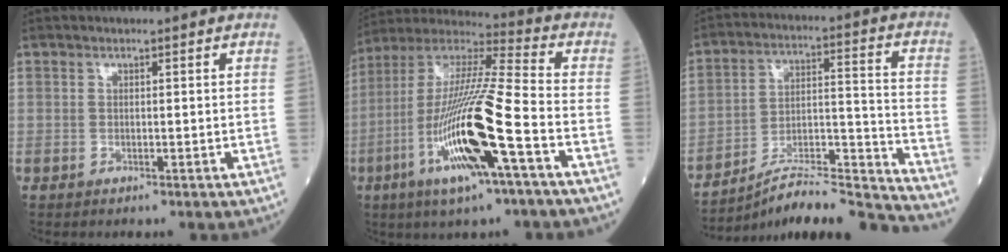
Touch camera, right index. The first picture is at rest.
{"total": 19.7, "force": [-6.7, 1.1, 18.5], "torque": [-0.391, -0.021, -0.130]}
{"total": 19.9, "force": [-18.8, -1.1, 6.2], "torque": [-0.083, 0.020, -0.293]}